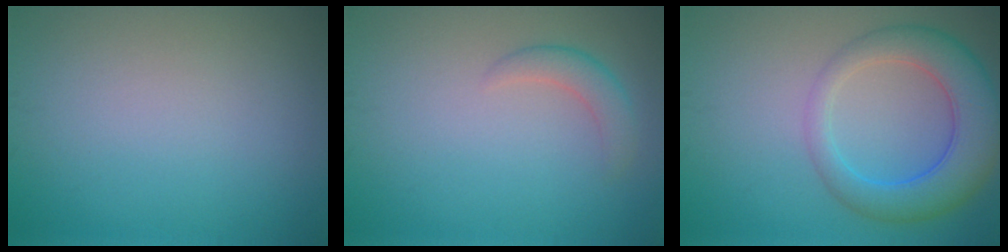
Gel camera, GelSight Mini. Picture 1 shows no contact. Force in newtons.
{"total": 2.0, "press": 2.0, "slide": 0.2}
{"total": 6.4, "press": 6.4, "slide": 0.3}